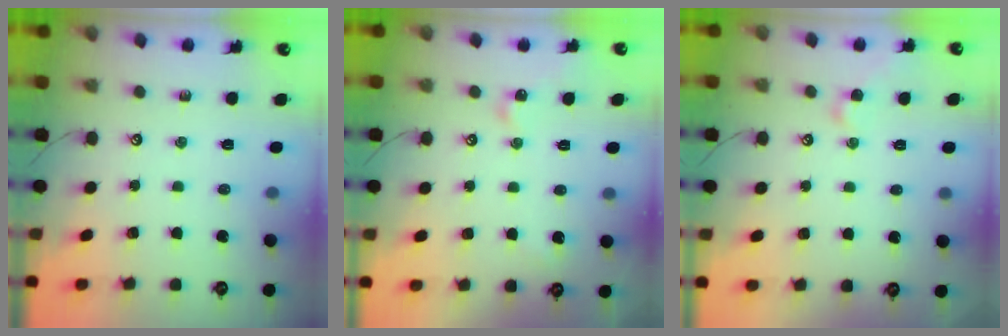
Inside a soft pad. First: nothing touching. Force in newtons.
{"total": 2.7, "press": 2.6, "slide": 0.5}
{"total": 2.5, "press": 2.5, "slide": 0.4}